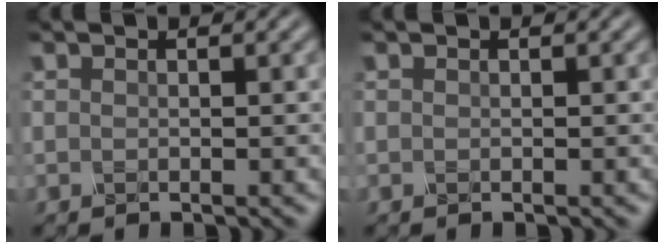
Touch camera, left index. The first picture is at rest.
{"total": 0.0}